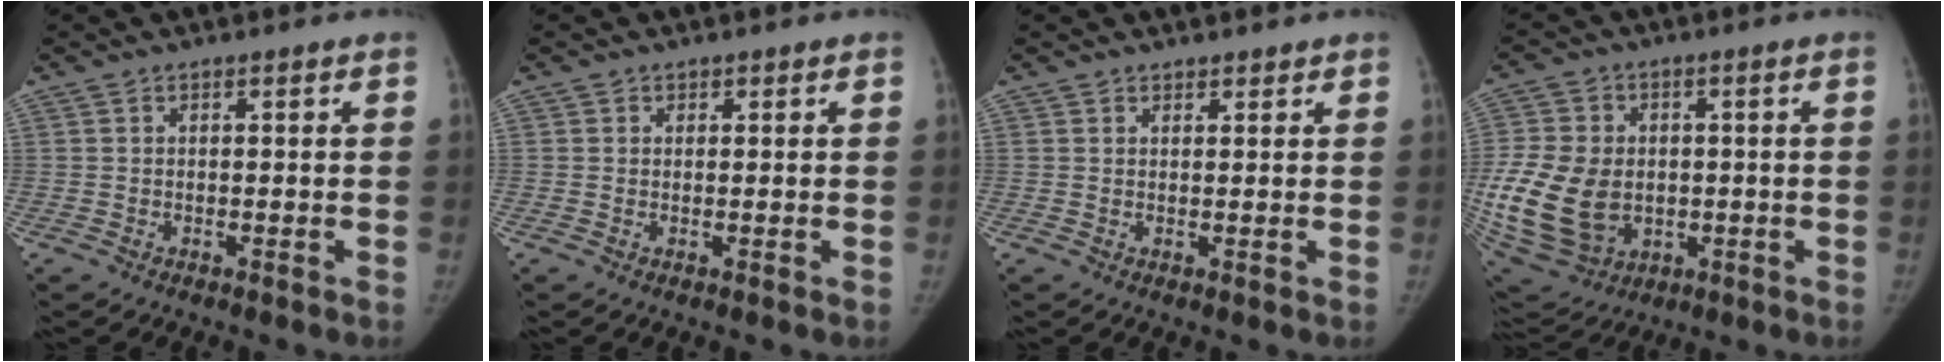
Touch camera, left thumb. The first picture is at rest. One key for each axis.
{"total": 0.7, "fx": 0.3, "fy": 0.6, "fz": -0.1, "tx": 0.015, "ty": 0.002, "tz": 0.000}
{"total": 1.2, "fx": 1.0, "fy": 0.6, "fz": -0.1, "tx": 0.020, "ty": -0.007, "tz": 0.009}
{"total": 20.0, "fx": -2.2, "fy": 15.2, "fz": 12.8, "tx": -0.270, "ty": -0.008, "tz": -0.016}